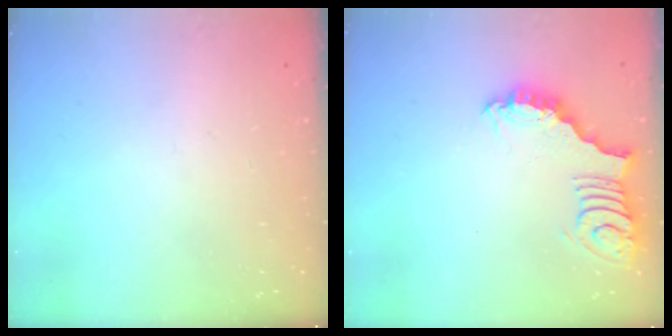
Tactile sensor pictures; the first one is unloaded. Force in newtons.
{"total": 3.0, "press": 3.0, "slide": 0.5}